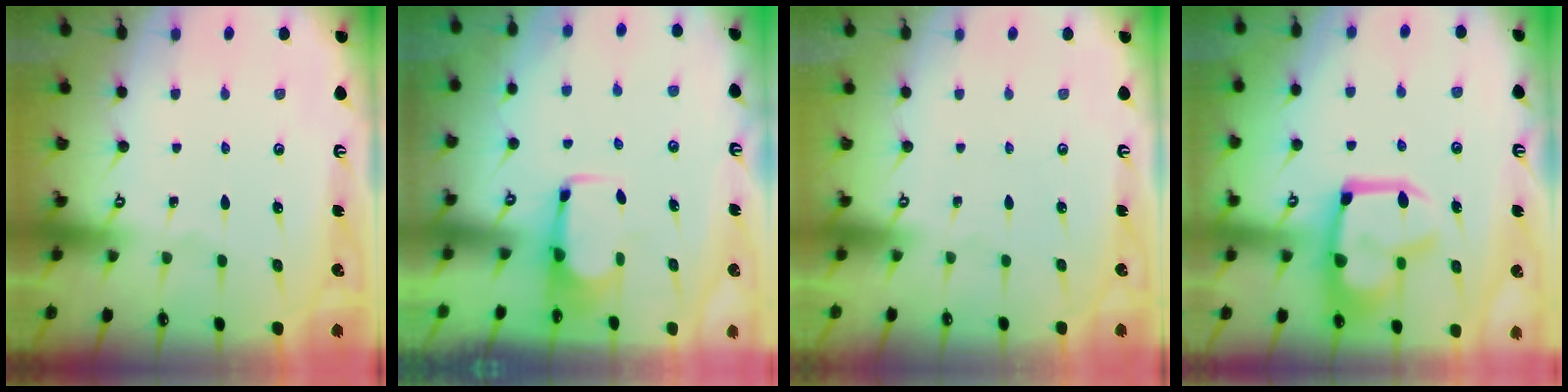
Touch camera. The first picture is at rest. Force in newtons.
{"total": 1.8, "press": 1.6, "slide": 0.8}
{"total": 1.5, "press": 1.4, "slide": 0.6}
{"total": 16.6, "press": 16.6, "slide": 1.3}